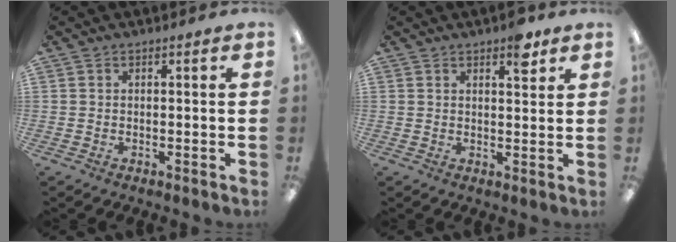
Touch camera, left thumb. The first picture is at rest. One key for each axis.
{"total": 5.1, "fx": 3.3, "fy": 1.9, "fz": 3.3, "tx": -0.032, "ty": -0.015, "tz": 0.050}